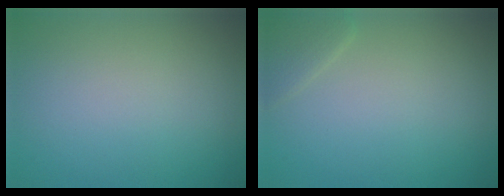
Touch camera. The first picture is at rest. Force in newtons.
{"total": 1.5, "press": 1.5, "slide": 0.1}